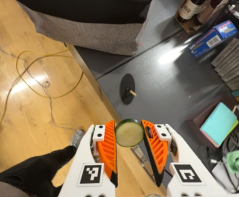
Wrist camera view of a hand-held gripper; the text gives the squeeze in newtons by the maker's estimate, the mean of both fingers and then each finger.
{"total": 8.9, "left": 8.9, "right": 9.0}